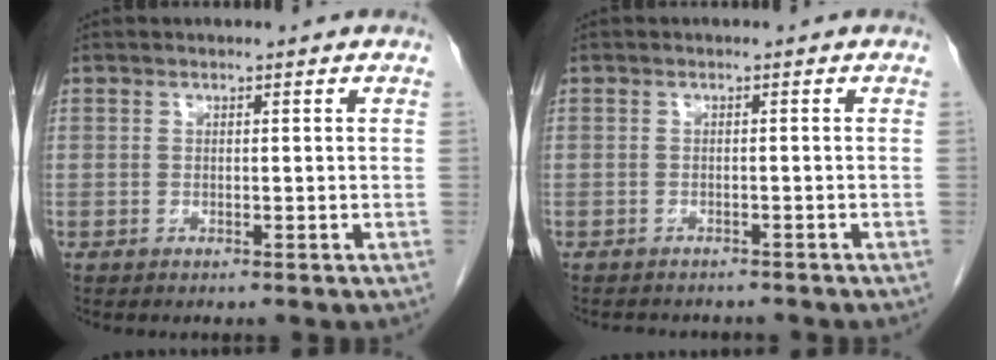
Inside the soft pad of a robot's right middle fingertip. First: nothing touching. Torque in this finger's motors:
{"motor_torque": [0.04, -0.03, 0.00, 0.00]}